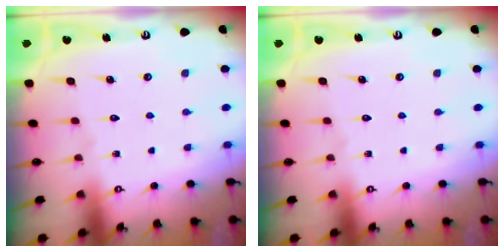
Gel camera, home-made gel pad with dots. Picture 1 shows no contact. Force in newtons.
{"total": 0.0}